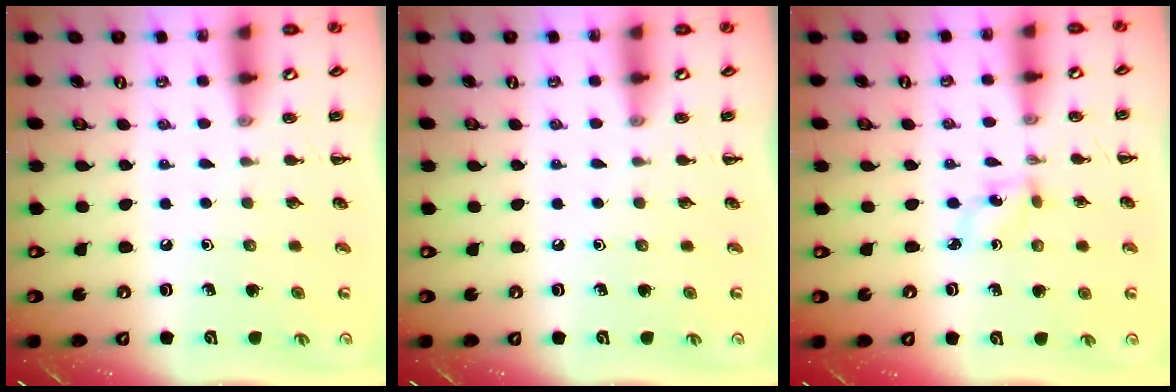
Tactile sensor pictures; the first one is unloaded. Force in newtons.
{"total": 0.0}
{"total": 2.7, "press": 2.6, "slide": 0.9}